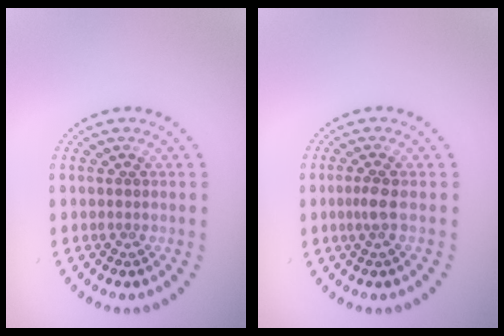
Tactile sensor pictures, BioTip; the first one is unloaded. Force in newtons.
{"total": 1.4, "press": 1.1, "slide": 0.9}